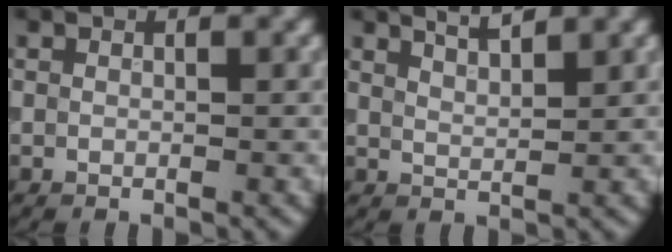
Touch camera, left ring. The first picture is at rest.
{"total": 3.1, "force": [2.5, 0.8, 1.6], "torque": [0.000, 0.015, 0.021]}